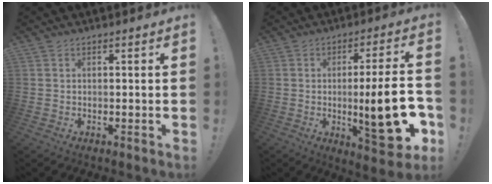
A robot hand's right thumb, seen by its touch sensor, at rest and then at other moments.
{"total": 18.6, "force": [-3.2, 3.9, 17.9], "torque": [-0.250, -0.001, -0.043]}